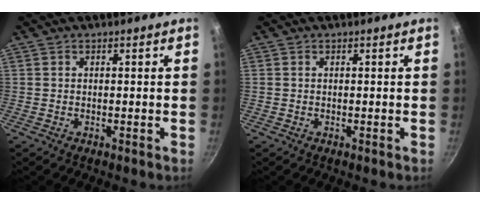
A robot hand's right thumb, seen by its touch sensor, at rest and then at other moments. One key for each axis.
{"total": 0.0}